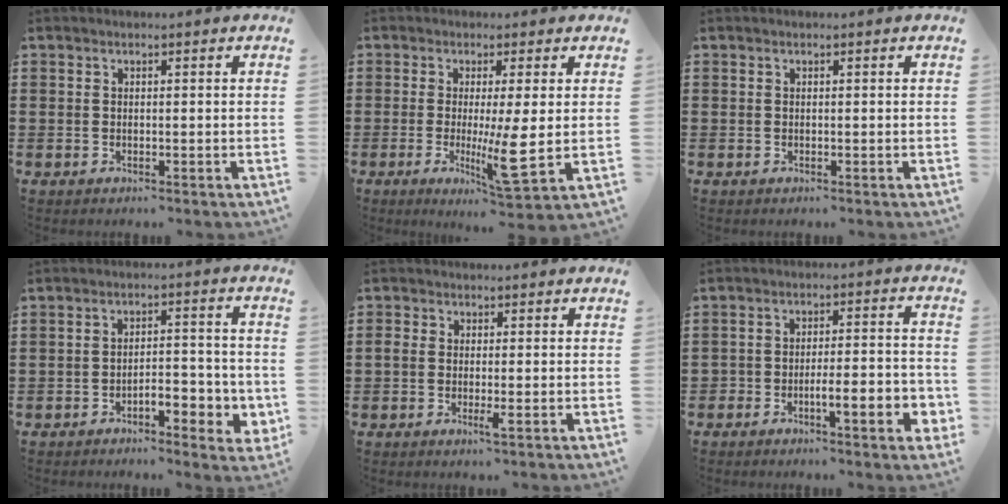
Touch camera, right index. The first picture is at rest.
{"total": 7.4, "force": [-0.3, 0.0, 7.4], "torque": [-0.138, -0.027, -0.006]}
{"total": 0.0}
{"total": 4.9, "force": [-2.7, 1.9, 3.6], "torque": [-0.051, 0.008, -0.051]}
{"total": 2.2, "force": [-0.8, 0.7, 1.9], "torque": [-0.042, -0.003, -0.016]}
{"total": 6.2, "force": [-3.3, 1.8, 5.0], "torque": [-0.080, 0.002, -0.056]}